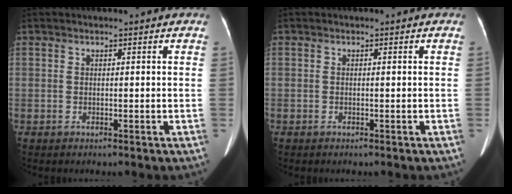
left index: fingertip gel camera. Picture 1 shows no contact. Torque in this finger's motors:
{"motor_torque": [-1.84, 0.30, -1.06, -0.21]}